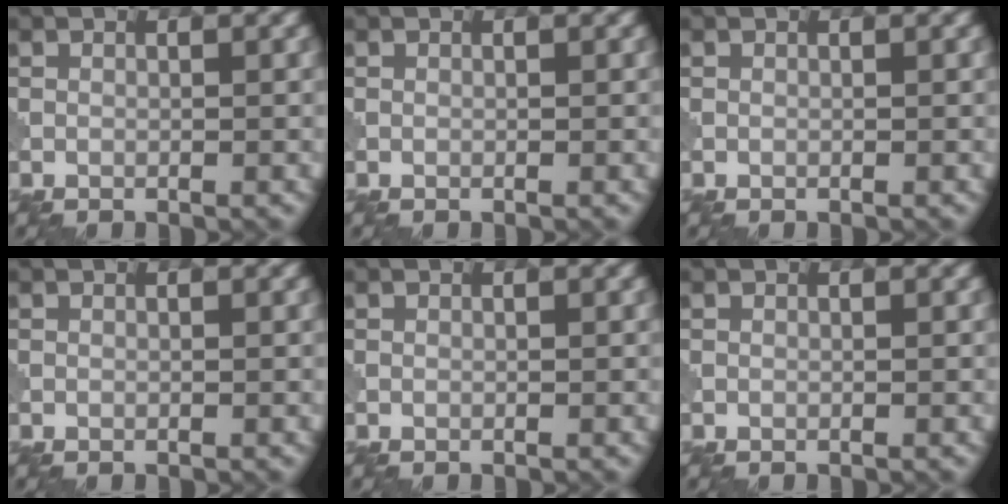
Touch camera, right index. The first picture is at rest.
{"total": 0.0}
{"total": 0.0}
{"total": 0.0}
{"total": 0.0}
{"total": 0.0}